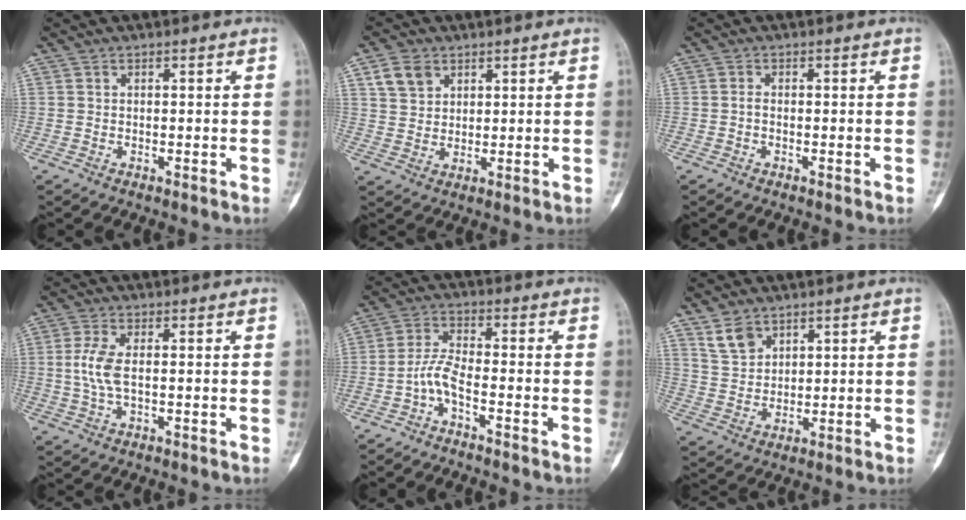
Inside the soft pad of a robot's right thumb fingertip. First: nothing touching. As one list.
[{"total": 5.3, "force": [2.7, 3.9, 2.3], "torque": [-0.028, -0.007, 0.055]}, {"total": 0.7, "force": [-0.3, 0.3, 0.6], "torque": [-0.011, 0.001, -0.008]}, {"total": 5.0, "force": [0.1, 2.0, 4.6], "torque": [-0.119, 0.004, -0.001]}, {"total": 4.7, "force": [-2.8, 0.7, 3.7], "torque": [-0.085, 0.023, -0.061]}, {"total": 4.9, "force": [3.4, 3.1, 1.8], "torque": [-0.021, -0.019, 0.075]}]